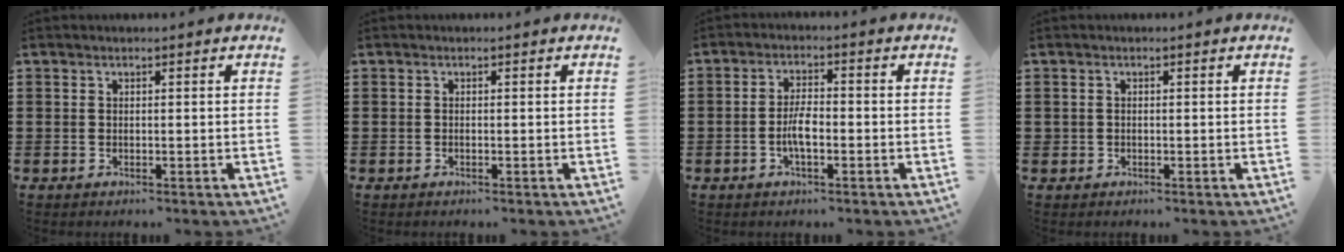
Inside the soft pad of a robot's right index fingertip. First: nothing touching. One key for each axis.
{"total": 0.0}
{"total": 4.3, "fx": -1.1, "fy": 1.5, "fz": 3.9, "tx": -0.082, "ty": 0.001, "tz": -0.024}
{"total": 0.6, "fx": 0.0, "fy": 0.6, "fz": 0.0, "tx": -0.001, "ty": 0.006, "tz": -0.001}